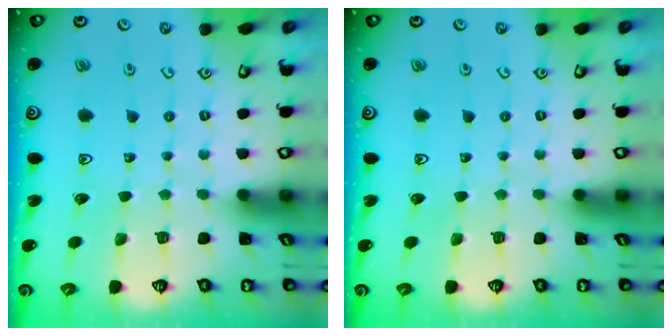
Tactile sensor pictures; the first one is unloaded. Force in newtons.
{"total": 0.0}